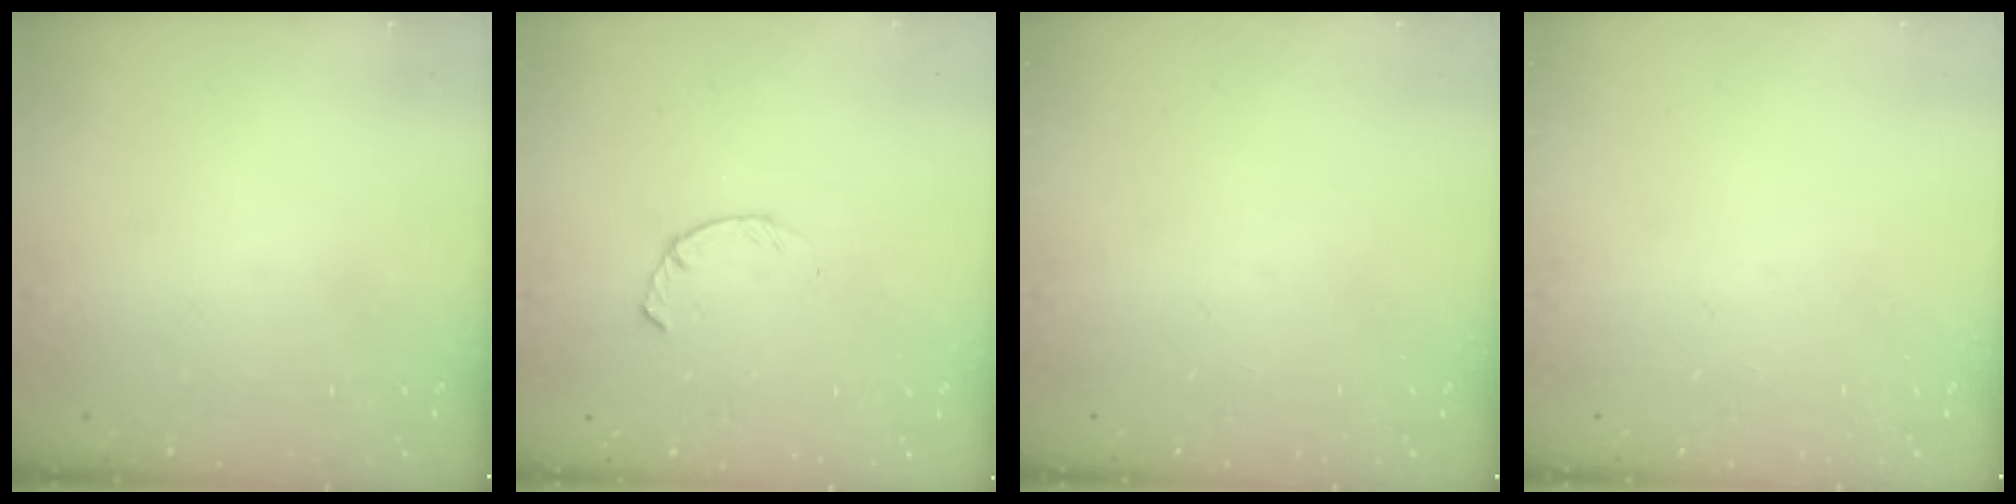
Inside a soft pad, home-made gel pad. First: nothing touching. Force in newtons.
{"total": 2.3, "press": 2.2, "slide": 0.4}
{"total": 0.0}
{"total": 0.0}